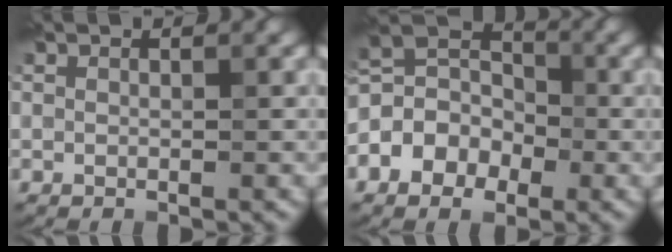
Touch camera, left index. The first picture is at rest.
{"total": 5.5, "force": [-2.2, 4.2, 2.9], "torque": [-0.053, 0.009, -0.058]}